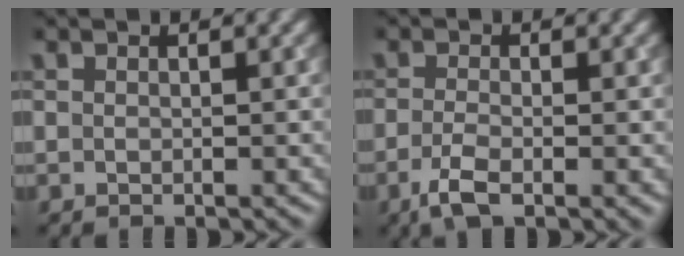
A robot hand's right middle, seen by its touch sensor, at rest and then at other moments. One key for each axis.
{"total": 3.4, "fx": -1.5, "fy": 1.1, "fz": 2.8, "tx": -0.061, "ty": -0.007, "tz": -0.032}